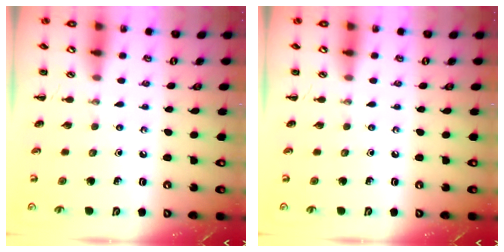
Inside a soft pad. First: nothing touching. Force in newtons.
{"total": 0.0}